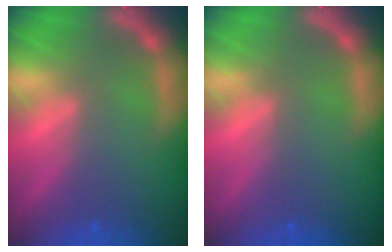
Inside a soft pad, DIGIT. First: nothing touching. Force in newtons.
{"total": 0.0}